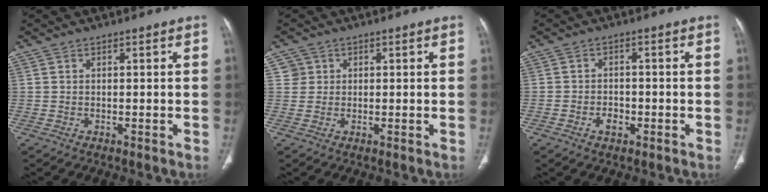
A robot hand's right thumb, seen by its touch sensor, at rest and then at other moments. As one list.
[{"total": 2.3, "force": [0.6, 2.2, -0.1], "torque": [0.021, 0.005, 0.005]}, {"total": 2.7, "force": [-1.3, 1.9, 1.5], "torque": [-0.017, 0.013, -0.020]}]